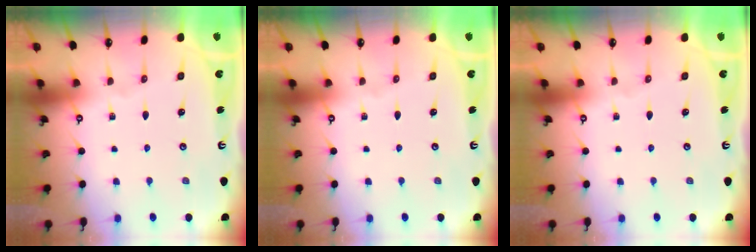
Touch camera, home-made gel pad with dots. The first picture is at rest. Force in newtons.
{"total": 0.0}
{"total": 0.0}